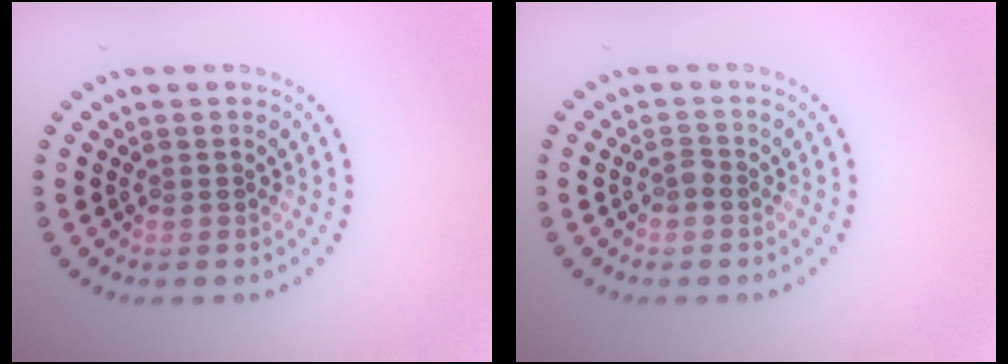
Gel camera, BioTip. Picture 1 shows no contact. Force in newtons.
{"total": 0.6, "press": 0.5, "slide": 0.3}